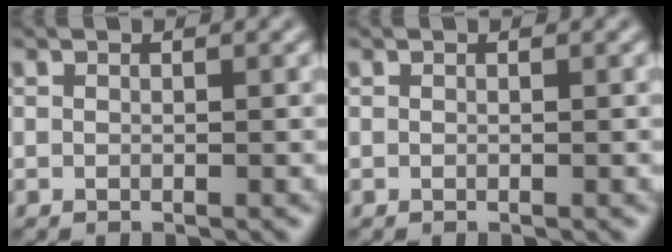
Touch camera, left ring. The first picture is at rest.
{"total": 0.0}